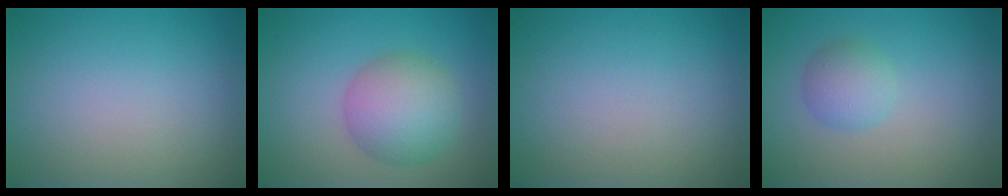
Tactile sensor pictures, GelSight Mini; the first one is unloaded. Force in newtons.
{"total": 5.7, "press": 5.7, "slide": 0.1}
{"total": 0.0}
{"total": 2.4, "press": 2.4, "slide": 0.1}